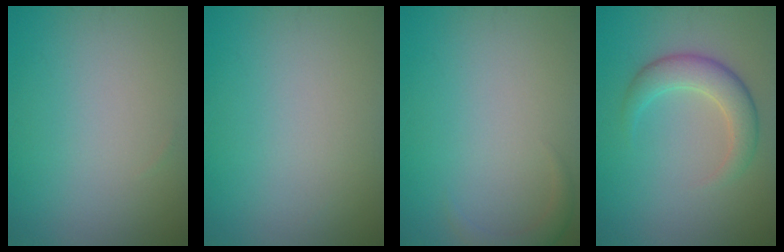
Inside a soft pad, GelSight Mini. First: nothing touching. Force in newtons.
{"total": 0.0}
{"total": 1.4, "press": 1.4, "slide": 0.1}
{"total": 3.1, "press": 3.1, "slide": 0.2}